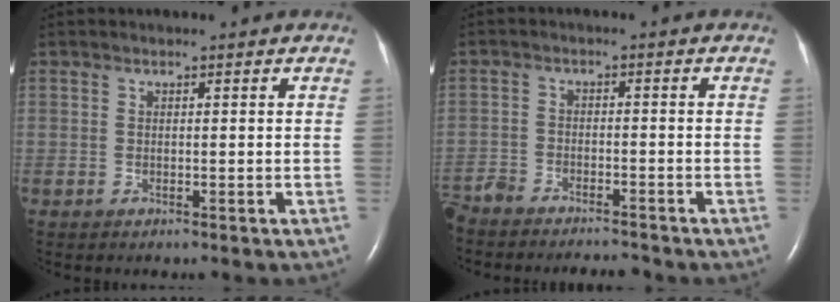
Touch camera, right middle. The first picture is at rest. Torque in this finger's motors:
{"motor_torque": [-0.02, -0.07, -0.01, -0.01]}